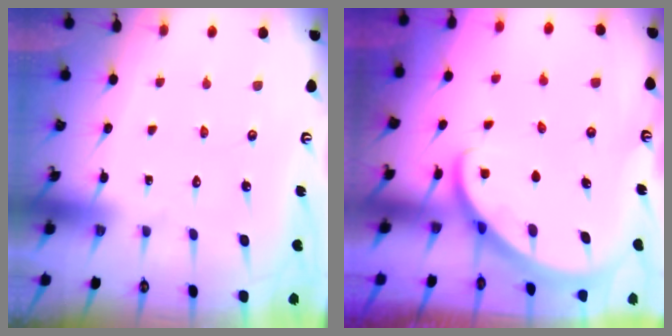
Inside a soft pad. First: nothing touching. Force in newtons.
{"total": 2.9, "press": 2.9, "slide": 0.2}